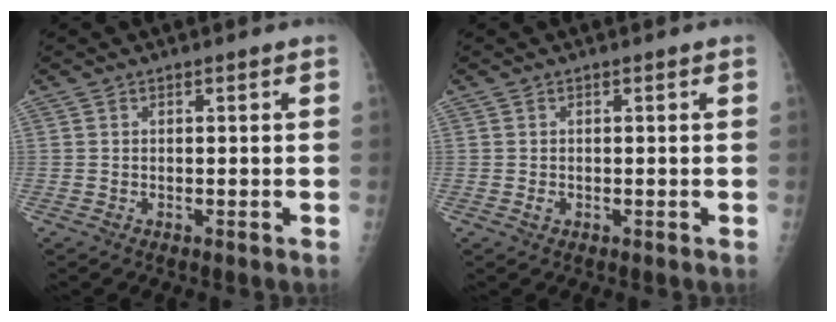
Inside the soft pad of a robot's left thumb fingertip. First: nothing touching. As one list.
[{"total": 0.7, "force": [-0.4, 0.6, 0.1], "torque": [-0.001, -0.001, -0.004]}]